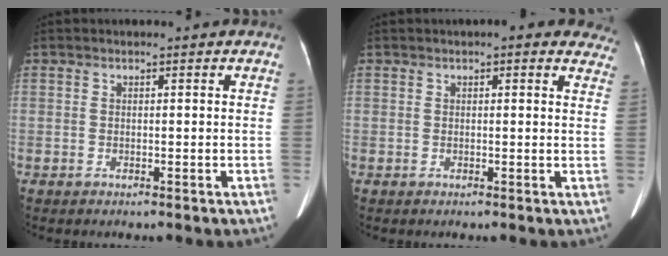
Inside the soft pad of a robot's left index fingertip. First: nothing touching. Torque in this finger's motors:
{"motor_torque": [0.03, -0.03, 0.00, 0.00]}